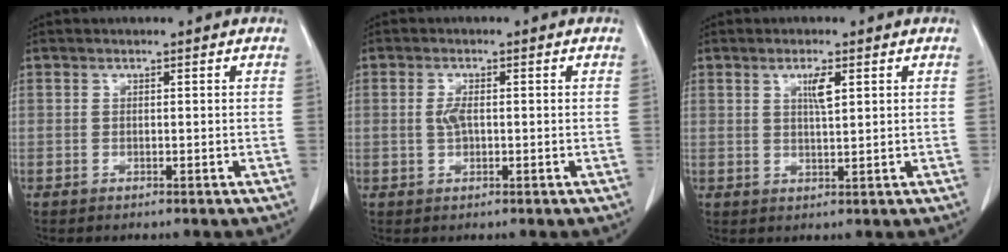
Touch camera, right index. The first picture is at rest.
{"total": 2.0, "force": [0.1, 0.8, 1.8], "torque": [-0.037, 0.003, 0.003]}
{"total": 3.0, "force": [1.2, 0.4, 2.7], "torque": [-0.048, -0.001, 0.021]}